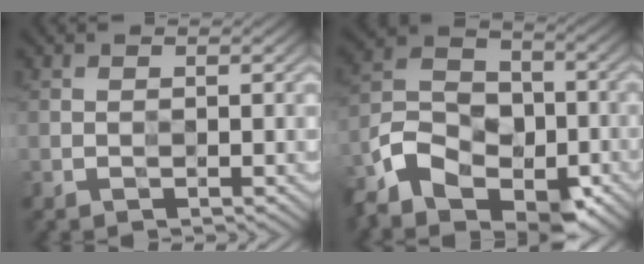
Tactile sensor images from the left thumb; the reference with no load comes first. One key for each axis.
{"total": 10.9, "fx": -6.1, "fy": 6.6, "fz": 6.2, "tx": -0.133, "ty": -0.011, "tz": -0.131}